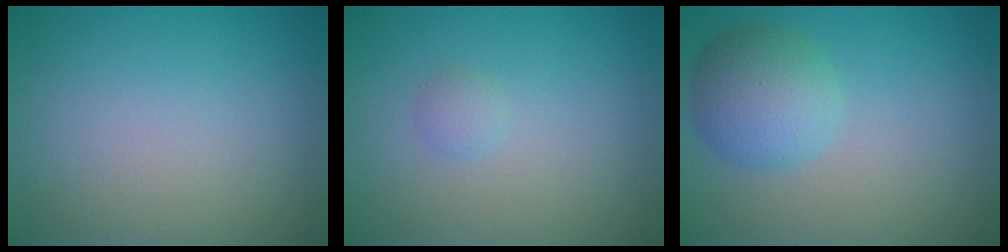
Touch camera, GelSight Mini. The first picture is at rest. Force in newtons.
{"total": 0.9, "press": 0.9, "slide": 0.0}
{"total": 4.4, "press": 4.4, "slide": 0.1}